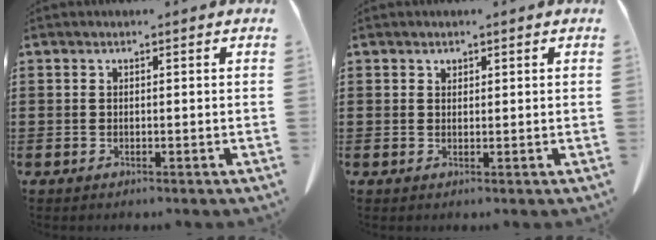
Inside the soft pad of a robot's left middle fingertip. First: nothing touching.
{"total": 0.9, "force": [0.8, 0.3, 0.0], "torque": [-0.003, -0.001, 0.017]}